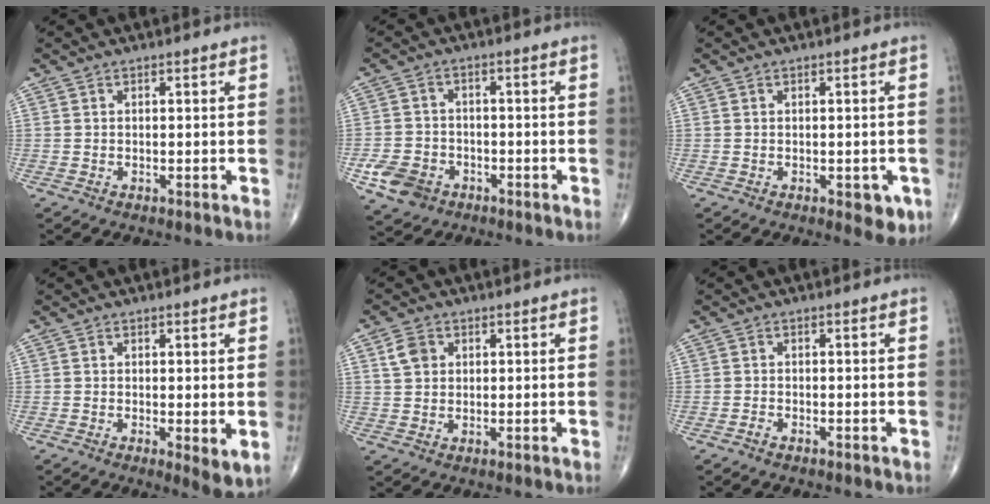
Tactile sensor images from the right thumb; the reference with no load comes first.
{"total": 7.2, "force": [-3.4, 5.7, 3.0], "torque": [-0.048, 0.017, -0.055]}
{"total": 4.1, "force": [-1.4, 2.0, 3.3], "torque": [-0.019, -0.004, -0.013]}
{"total": 4.3, "force": [-0.4, 1.3, 4.1], "torque": [-0.062, -0.016, -0.007]}
{"total": 4.2, "force": [1.4, 3.3, 2.1], "torque": [-0.028, 0.001, 0.027]}
{"total": 0.8, "force": [-0.7, 0.3, 0.4], "torque": [-0.011, 0.002, -0.014]}